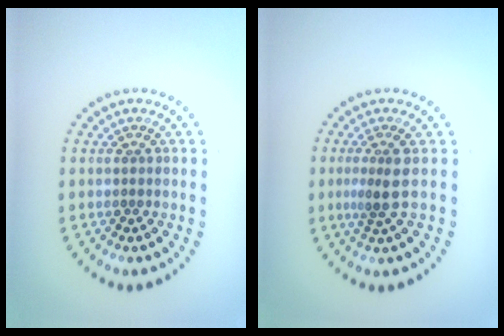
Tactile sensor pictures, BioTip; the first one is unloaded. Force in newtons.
{"total": 2.3, "press": 1.8, "slide": 1.5}